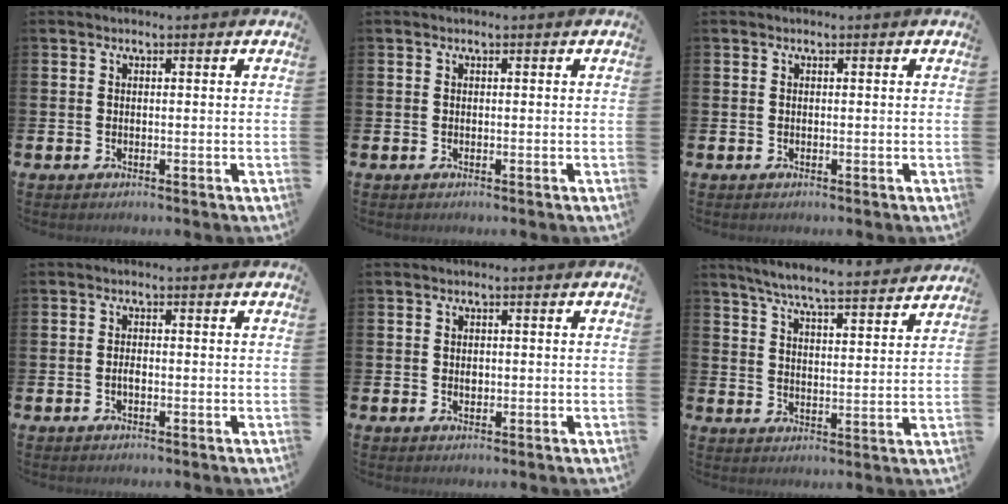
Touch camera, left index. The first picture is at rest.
{"total": 0.0}
{"total": 0.0}
{"total": 1.1, "force": [-0.3, 0.5, 0.9], "torque": [-0.016, -0.001, -0.007]}
{"total": 0.9, "force": [0.1, 0.7, 0.6], "torque": [-0.003, 0.001, 0.000]}
{"total": 6.4, "force": [6.1, -0.1, 1.9], "torque": [-0.056, -0.044, 0.105]}